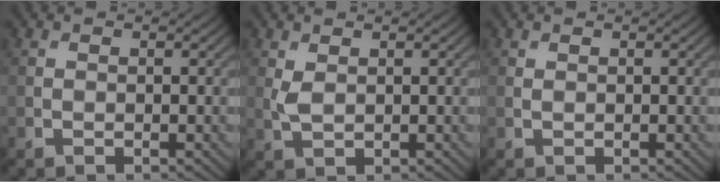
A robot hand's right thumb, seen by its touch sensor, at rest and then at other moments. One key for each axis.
{"total": 1.8, "fx": 0.7, "fy": 0.9, "fz": 1.4, "tx": -0.039, "ty": -0.001, "tz": 0.017}
{"total": 0.0}